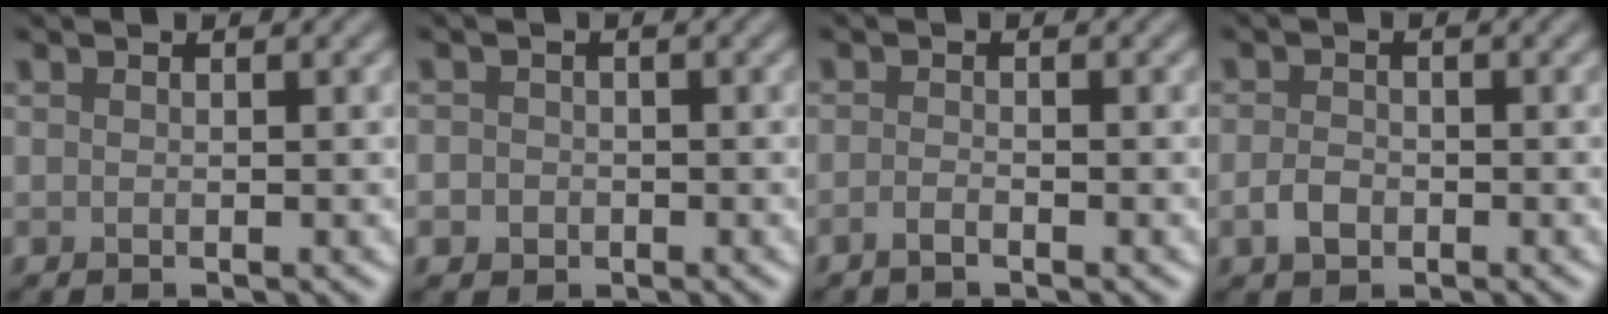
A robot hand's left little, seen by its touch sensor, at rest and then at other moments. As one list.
[{"total": 1.7, "force": [-0.5, 1.6, 0.5], "torque": [0.005, 0.000, -0.012]}, {"total": 1.0, "force": [-0.7, 0.2, 0.6], "torque": [-0.013, 0.001, -0.013]}, {"total": 1.9, "force": [-0.8, 1.4, 1.1], "torque": [-0.022, 0.000, -0.018]}]